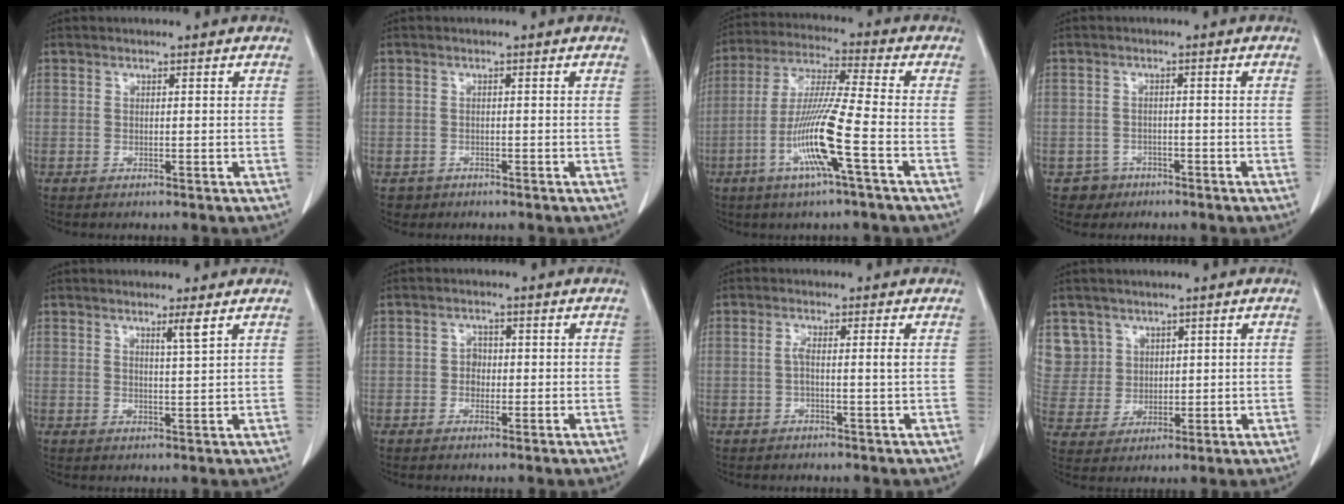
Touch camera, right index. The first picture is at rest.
{"total": 1.6, "force": [-0.8, 1.4, -0.2], "torque": [-0.003, 0.007, -0.013]}
{"total": 12.3, "force": [-4.3, -0.6, 11.5], "torque": [-0.231, -0.009, -0.089]}
{"total": 3.0, "force": [-1.6, 2.4, -0.5], "torque": [0.012, 0.015, -0.026]}
{"total": 2.0, "force": [1.3, -0.5, 1.5], "torque": [-0.028, -0.008, 0.025]}
{"total": 2.0, "force": [-0.3, 1.7, 1.1], "torque": [-0.012, 0.007, -0.006]}
{"total": 2.2, "force": [-0.2, -0.2, 2.2], "torque": [-0.042, 0.001, -0.004]}
{"total": 7.1, "force": [3.9, 5.9, -0.3], "torque": [0.010, 0.008, 0.089]}